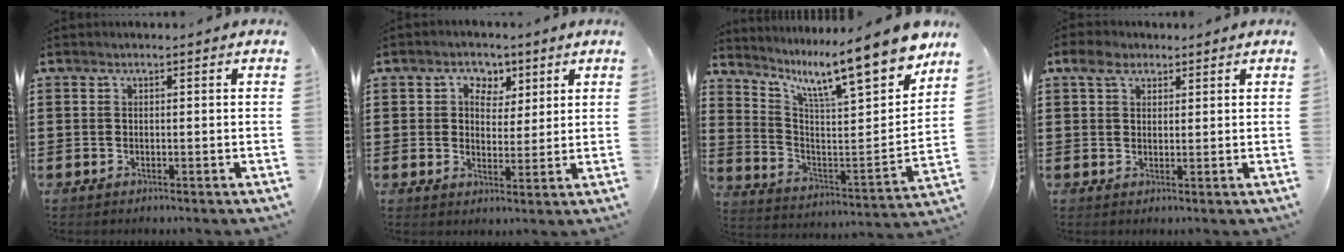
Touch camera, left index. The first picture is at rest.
{"total": 4.3, "force": [2.3, 3.3, 1.5], "torque": [-0.031, 0.010, 0.036]}
{"total": 11.9, "force": [9.2, 1.5, 7.3], "torque": [-0.138, -0.080, 0.140]}
{"total": 4.1, "force": [2.5, 2.7, 2.0], "torque": [-0.043, 0.011, 0.043]}